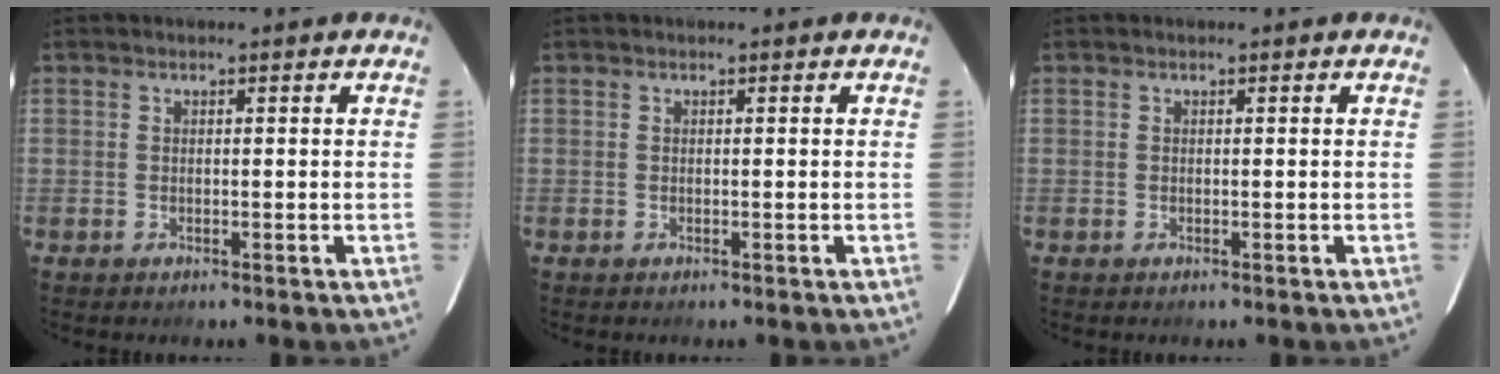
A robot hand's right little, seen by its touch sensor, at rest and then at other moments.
{"total": 0.0}
{"total": 0.0}